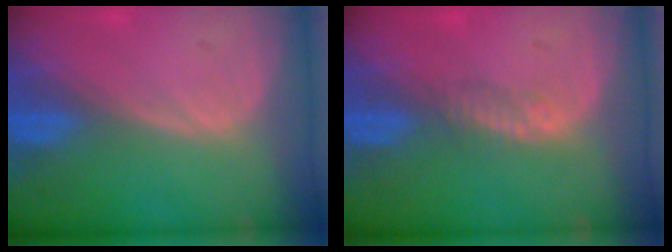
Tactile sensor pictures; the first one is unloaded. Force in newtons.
{"total": 1.5, "press": 1.3, "slide": 0.9}